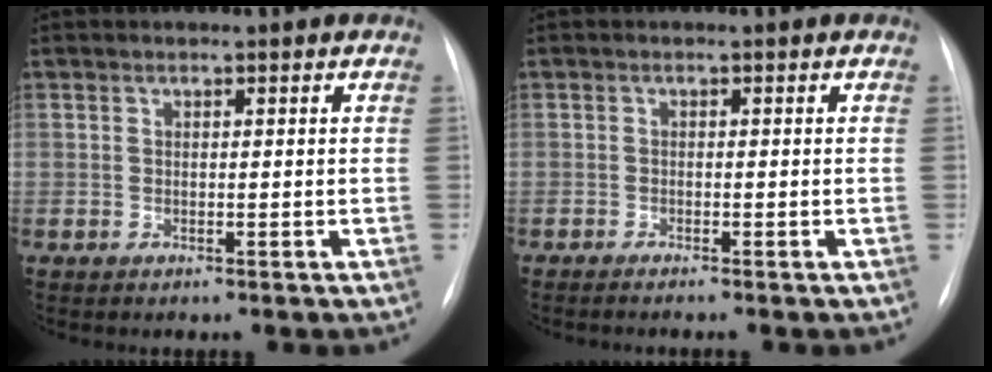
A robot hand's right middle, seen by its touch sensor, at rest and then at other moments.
{"total": 1.6, "force": [-1.3, -0.3, 0.8], "torque": [-0.013, -0.001, -0.018]}